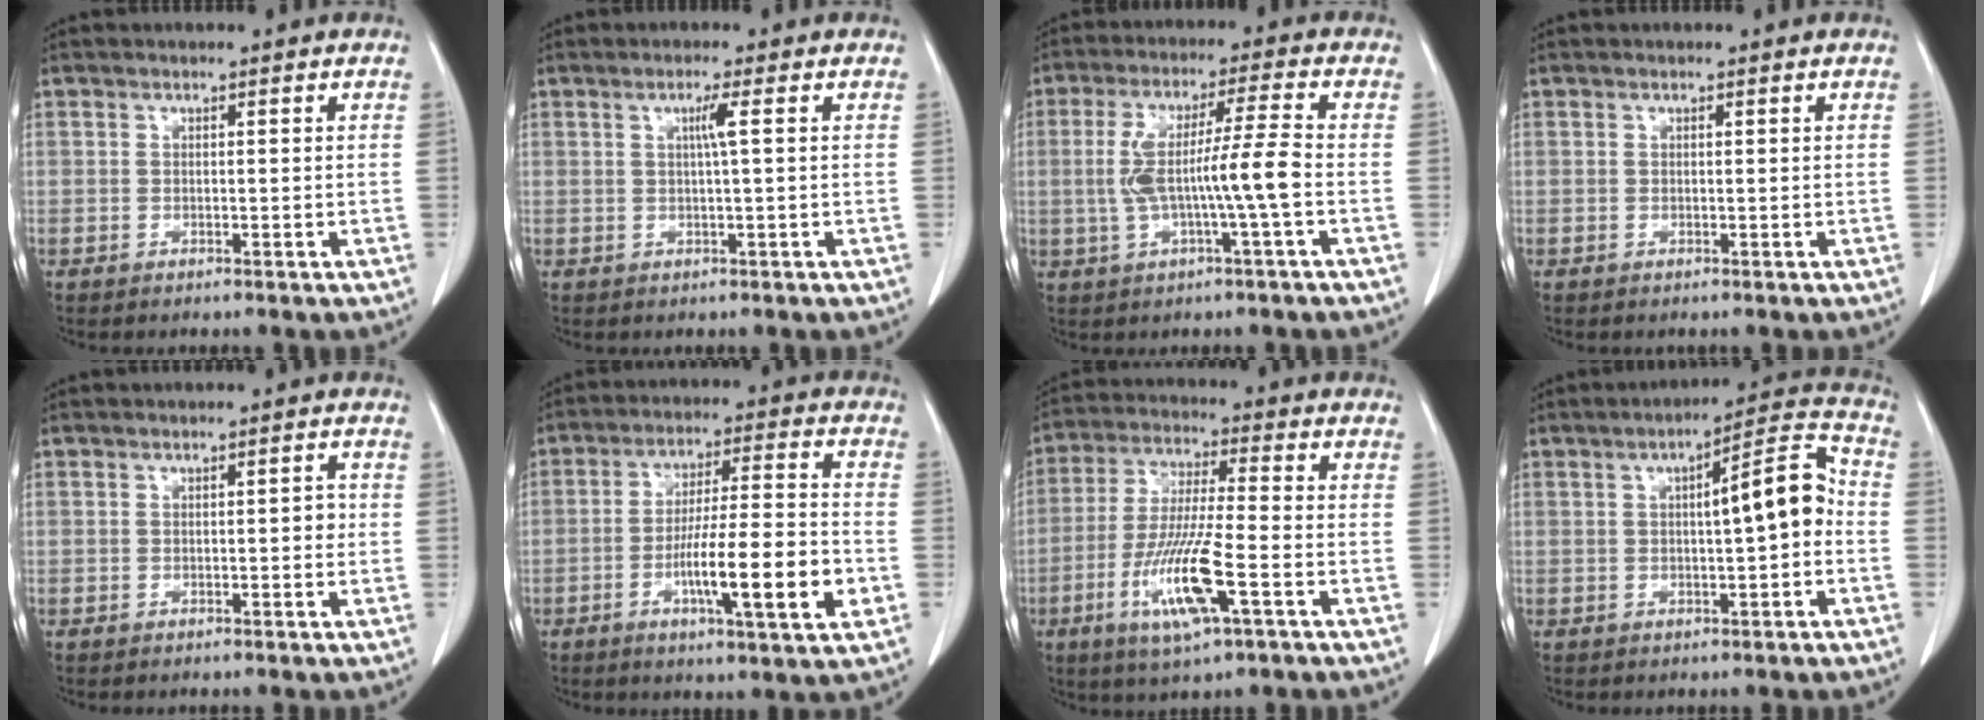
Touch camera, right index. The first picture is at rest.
{"total": 2.2, "force": [0.5, -0.5, 2.1], "torque": [-0.038, 0.000, 0.010]}
{"total": 9.2, "force": [-1.2, -0.4, 9.1], "torque": [-0.179, 0.015, -0.020]}
{"total": 0.0}
{"total": 1.3, "force": [-0.1, 0.5, 1.2], "torque": [-0.013, 0.003, -0.001]}
{"total": 13.7, "force": [-4.1, 1.1, 13.0], "torque": [-0.217, -0.004, -0.067]}
{"total": 12.5, "force": [-4.7, 1.1, 11.6], "torque": [-0.233, -0.020, -0.086]}
{"total": 8.8, "force": [0.0, 1.5, 8.7], "torque": [-0.122, 0.030, -0.001]}